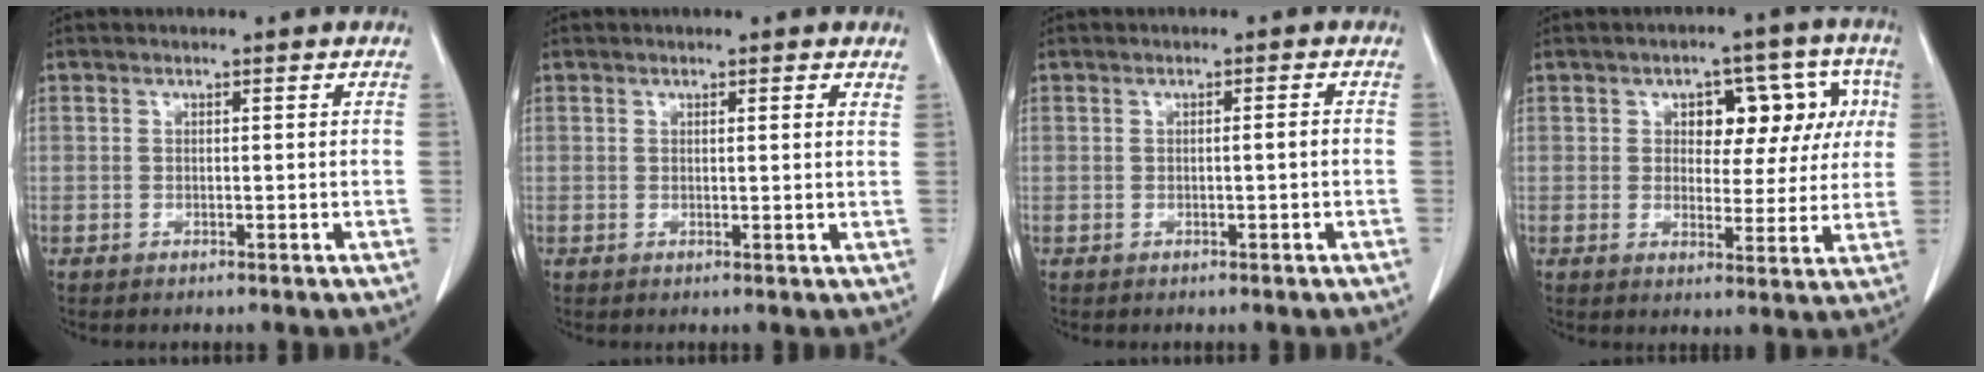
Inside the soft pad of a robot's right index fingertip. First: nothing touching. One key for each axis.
{"total": 2.2, "fx": 1.1, "fy": 0.5, "fz": 1.8, "tx": -0.039, "ty": 0.004, "tz": 0.014}
{"total": 1.6, "fx": -0.2, "fy": 0.4, "fz": 1.6, "tx": -0.036, "ty": 0.007, "tz": 0.002}
{"total": 12.9, "fx": 3.2, "fy": 7.4, "fz": 10.0, "tx": -0.135, "ty": 0.041, "tz": 0.052}